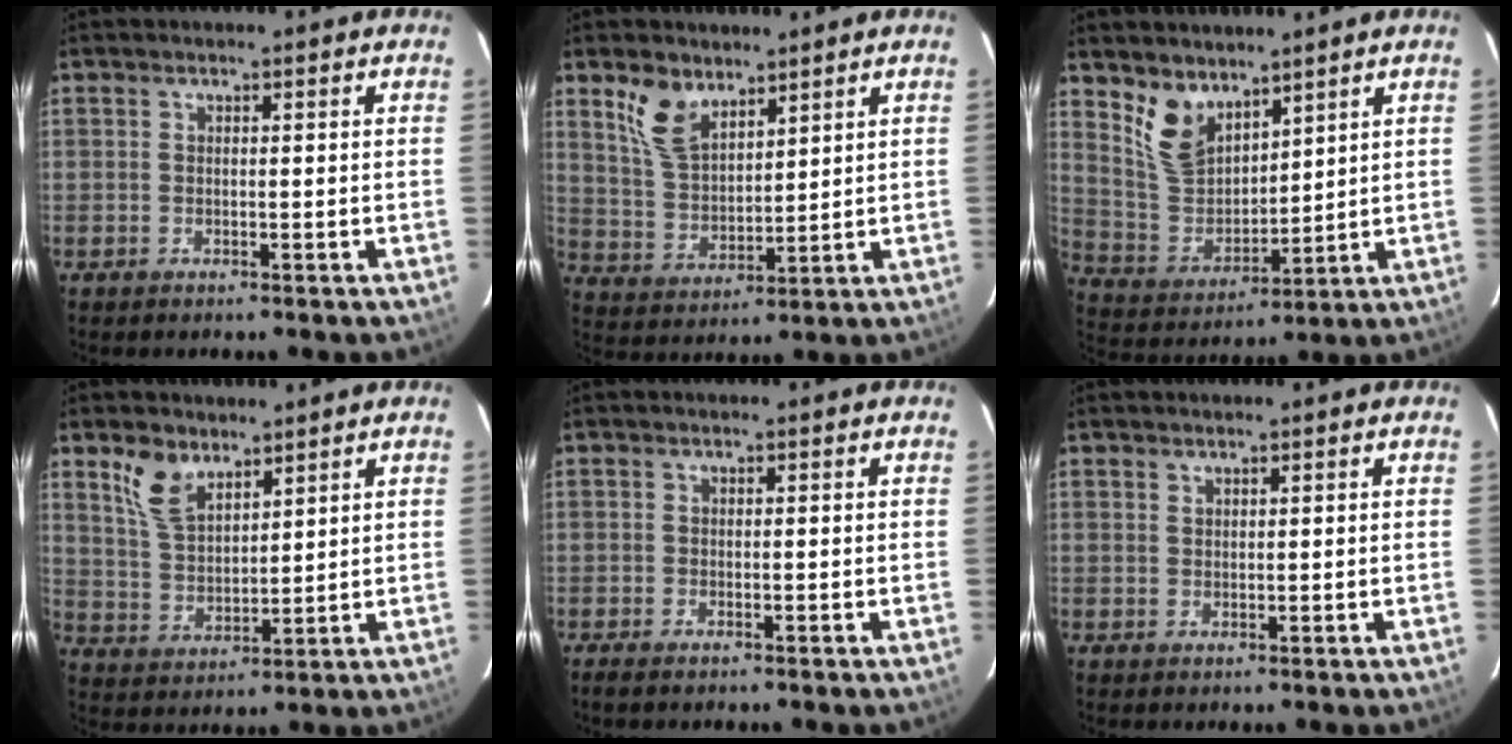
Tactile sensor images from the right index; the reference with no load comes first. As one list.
[{"total": 9.0, "force": [5.8, 4.6, 5.0], "torque": [-0.099, 0.011, 0.122]}, {"total": 9.5, "force": [6.7, 5.1, 4.3], "torque": [-0.085, 0.001, 0.147]}, {"total": 8.0, "force": [5.2, 4.1, 4.5], "torque": [-0.089, 0.010, 0.110]}, {"total": 1.7, "force": [-1.4, 0.6, 0.9], "torque": [-0.020, -0.006, -0.026]}, {"total": 0.6, "force": [0.5, 0.2, 0.0], "torque": [-0.001, 0.001, 0.012]}]